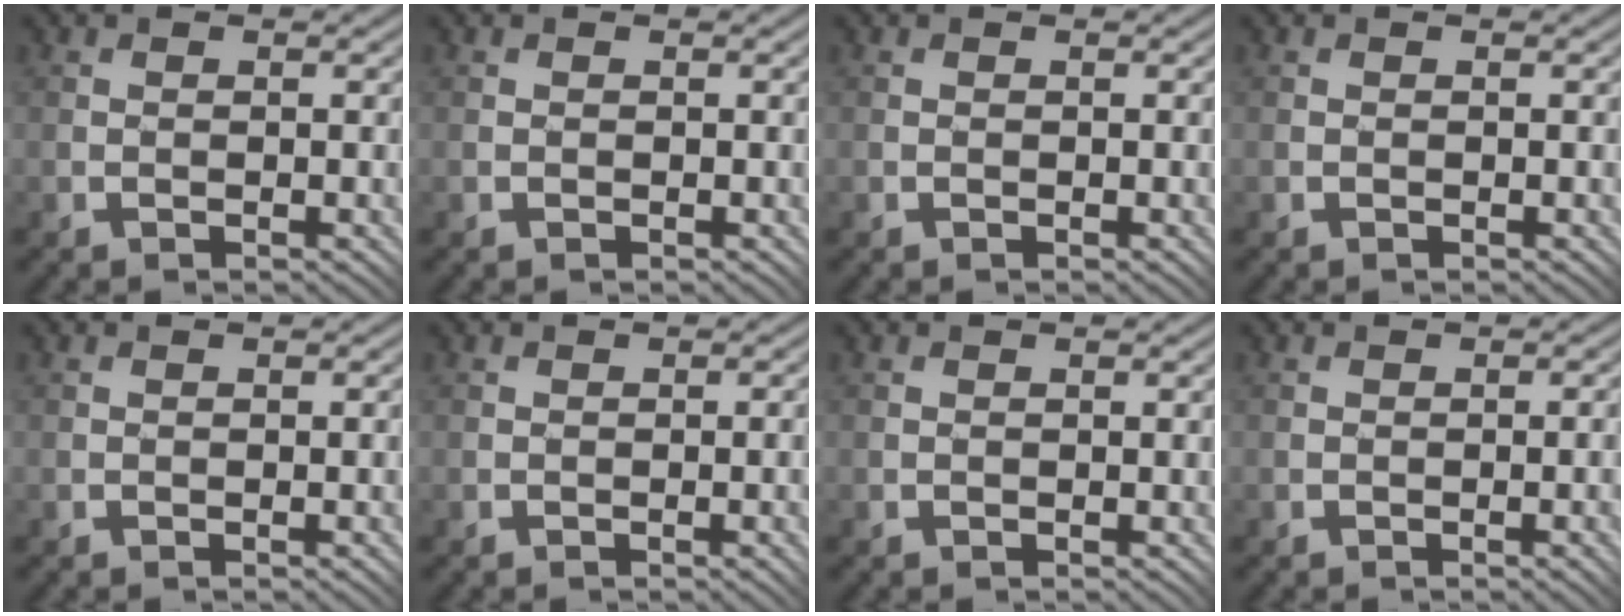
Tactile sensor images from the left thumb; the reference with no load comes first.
{"total": 0.0}
{"total": 0.0}
{"total": 0.0}
{"total": 1.3, "force": [-0.5, 0.6, 1.1], "torque": [-0.013, -0.002, -0.004]}
{"total": 3.7, "force": [-1.5, 1.8, 2.8], "torque": [-0.030, -0.002, -0.011]}
{"total": 0.0}
{"total": 4.2, "force": [-1.9, 1.9, 3.2], "torque": [-0.034, 0.000, -0.015]}